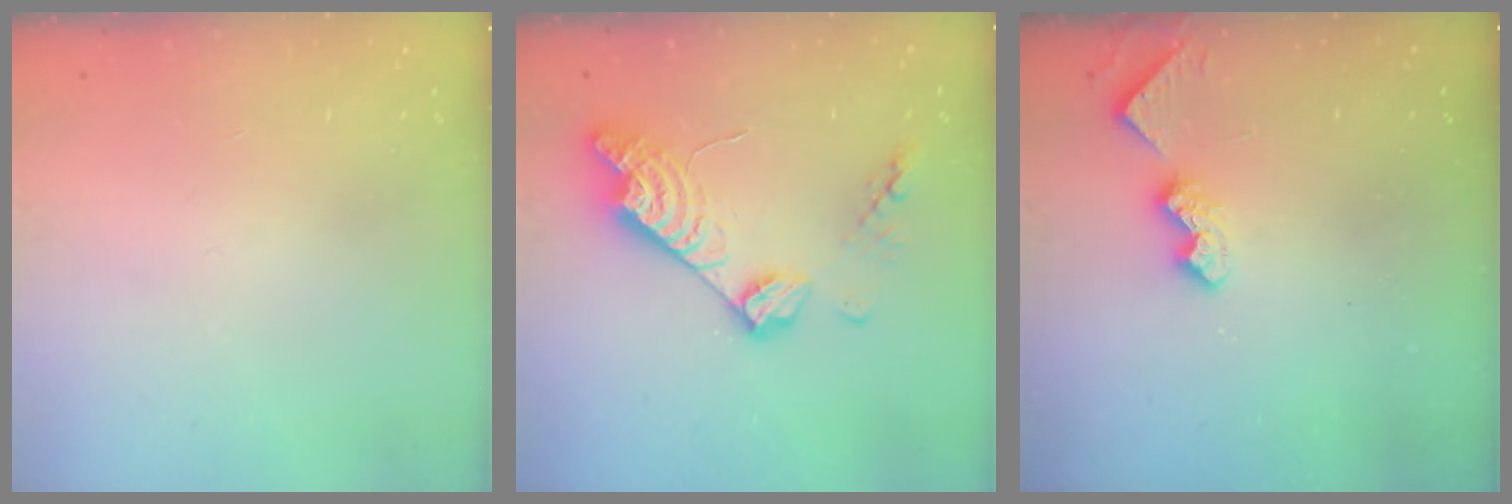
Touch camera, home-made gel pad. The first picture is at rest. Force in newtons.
{"total": 14.9, "press": 14.8, "slide": 1.1}
{"total": 7.9, "press": 7.9, "slide": 0.4}